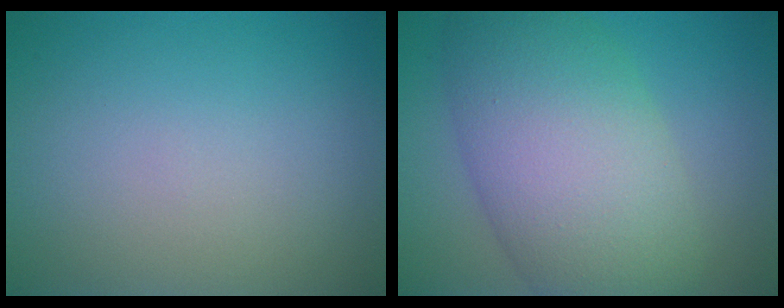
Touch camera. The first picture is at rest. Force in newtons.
{"total": 10.5, "press": 10.5, "slide": 0.6}